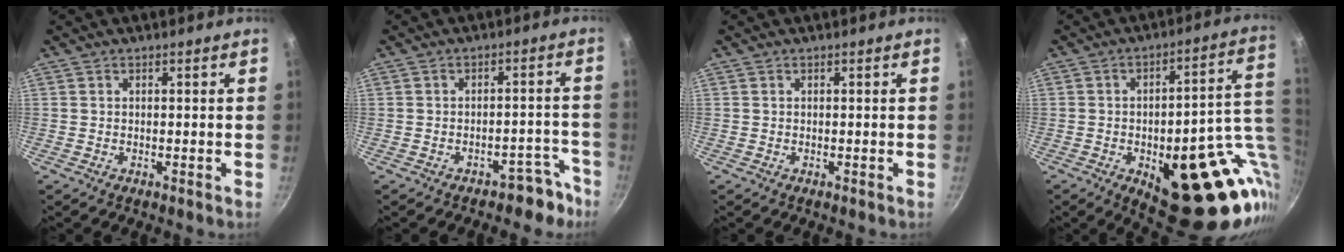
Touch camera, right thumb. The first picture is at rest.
{"total": 5.6, "force": [-4.2, 3.1, 2.2], "torque": [0.021, 0.064, -0.036]}
{"total": 0.0}
{"total": 25.7, "force": [-5.5, 11.2, 22.5], "torque": [-0.227, 0.007, -0.060]}